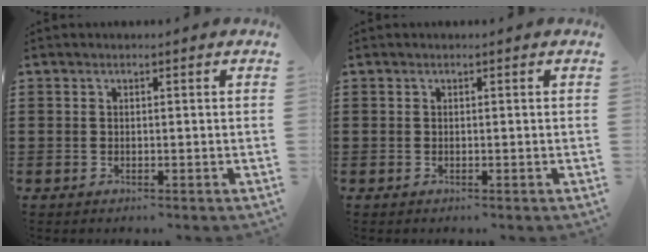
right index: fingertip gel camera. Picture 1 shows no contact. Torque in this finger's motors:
{"motor_torque": [0.00, 0.00, 0.00, 0.00]}